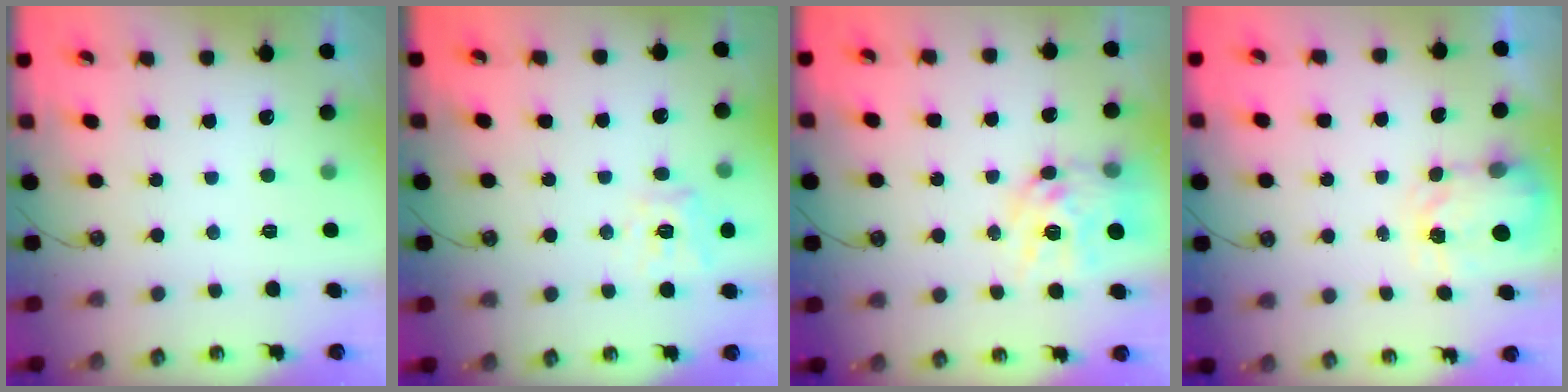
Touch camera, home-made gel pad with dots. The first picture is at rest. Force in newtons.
{"total": 11.5, "press": 11.4, "slide": 1.5}
{"total": 14.0, "press": 13.9, "slide": 1.3}
{"total": 3.9, "press": 3.9, "slide": 0.5}